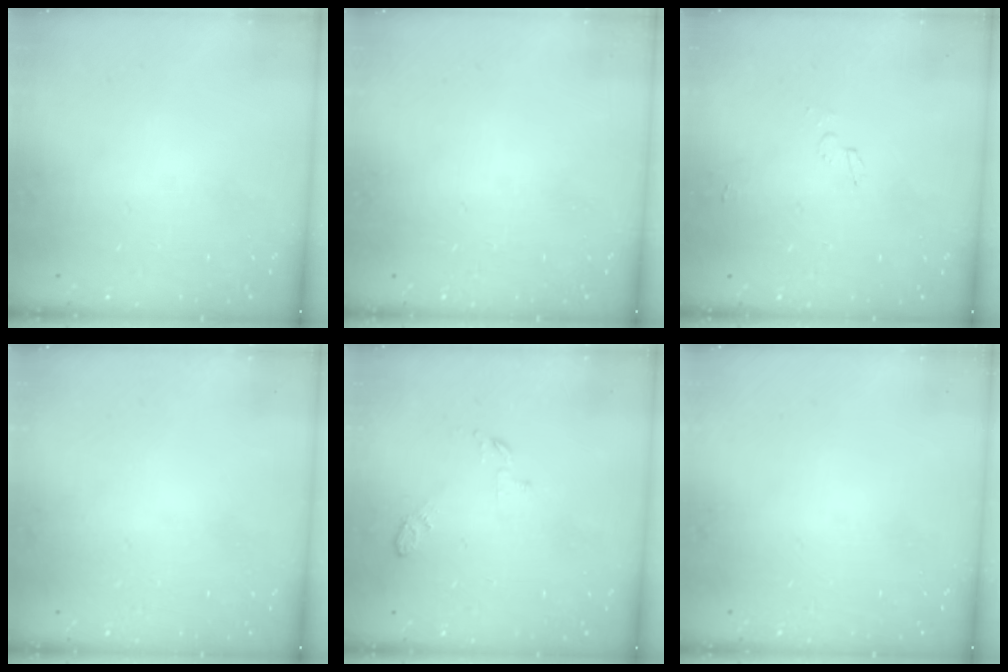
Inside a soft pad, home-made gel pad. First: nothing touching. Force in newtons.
{"total": 0.0}
{"total": 2.2, "press": 2.2, "slide": 0.2}
{"total": 3.6, "press": 1.4, "slide": 3.3}
{"total": 4.1, "press": 4.0, "slide": 0.9}
{"total": 0.0}